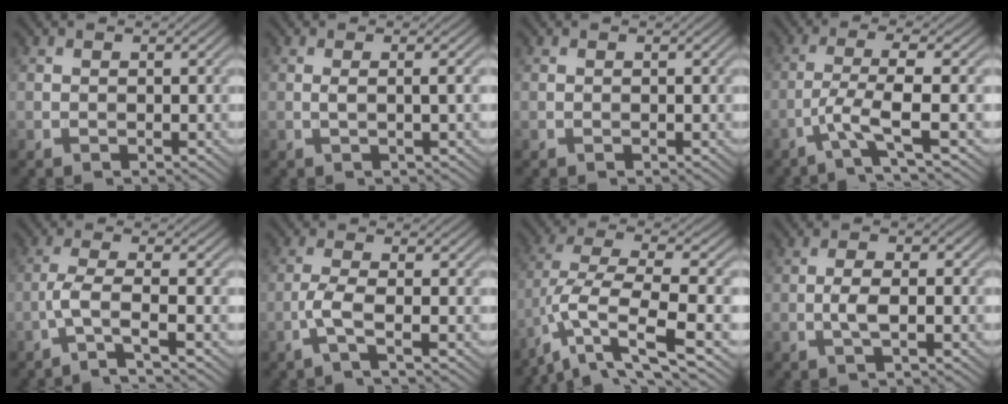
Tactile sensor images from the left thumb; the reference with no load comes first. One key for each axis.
{"total": 2.3, "fx": 0.2, "fy": 0.4, "fz": 2.3, "tx": -0.038, "ty": 0.007, "tz": -0.004}
{"total": 0.0}
{"total": 4.9, "fx": -1.8, "fy": 0.4, "fz": 4.5, "tx": -0.081, "ty": 0.010, "tz": -0.056}
{"total": 4.0, "fx": -1.8, "fy": 0.4, "fz": 3.5, "tx": -0.065, "ty": 0.011, "tz": -0.059}
{"total": 3.3, "fx": -1.4, "fy": 0.4, "fz": 2.9, "tx": -0.064, "ty": 0.009, "tz": -0.043}
{"total": 11.2, "fx": -5.9, "fy": 3.2, "fz": 9.0, "tx": -0.190, "ty": -0.002, "tz": -0.106}
{"total": 3.4, "fx": -0.8, "fy": 1.0, "fz": 3.2, "tx": -0.063, "ty": 0.004, "tz": -0.019}